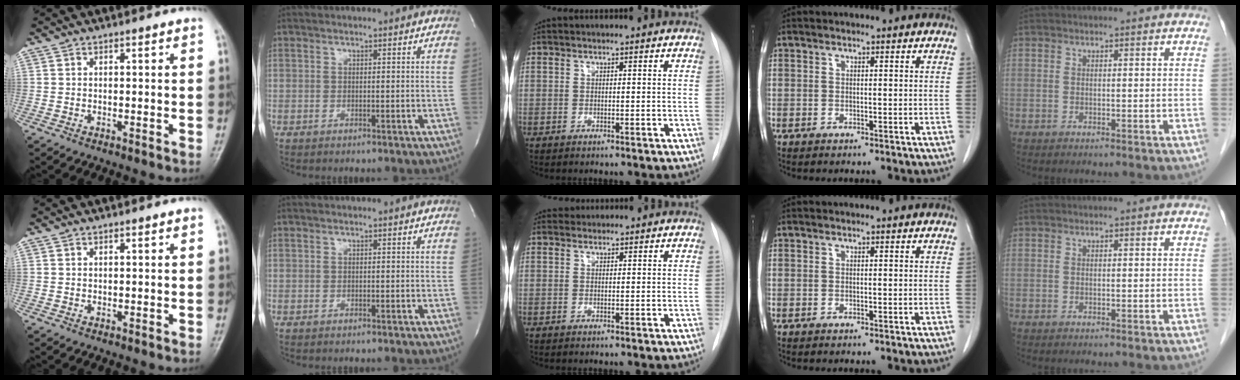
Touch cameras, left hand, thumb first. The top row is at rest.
{"thumb": {"total": 0.7, "force": [0.3, 0.5, 0.4], "torque": [-0.001, -0.001, 0.004]}, "index": {"total": 0.5, "force": [-0.5, 0.0, -0.1], "torque": [0.004, -0.004, -0.010]}, "middle": {"total": 0.9, "force": [0.7, 0.4, -0.2], "torque": [0.002, 0.008, 0.011]}}